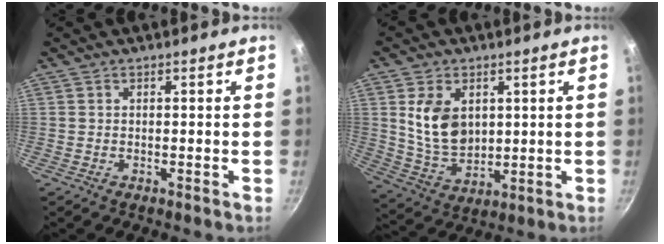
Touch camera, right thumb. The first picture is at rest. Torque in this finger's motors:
{"motor_torque": [-0.28, 0.55, 1.22, -0.81, 0.08]}